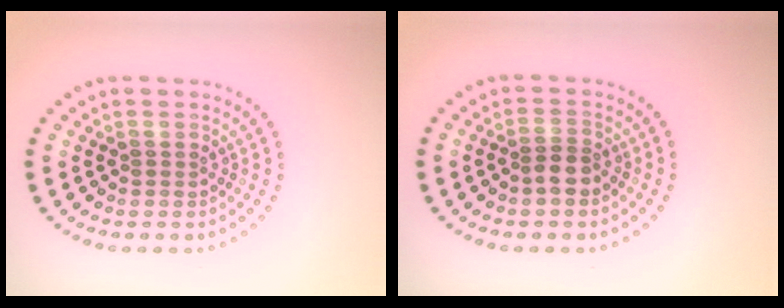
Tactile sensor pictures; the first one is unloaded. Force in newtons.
{"total": 1.9, "press": 1.7, "slide": 0.9}